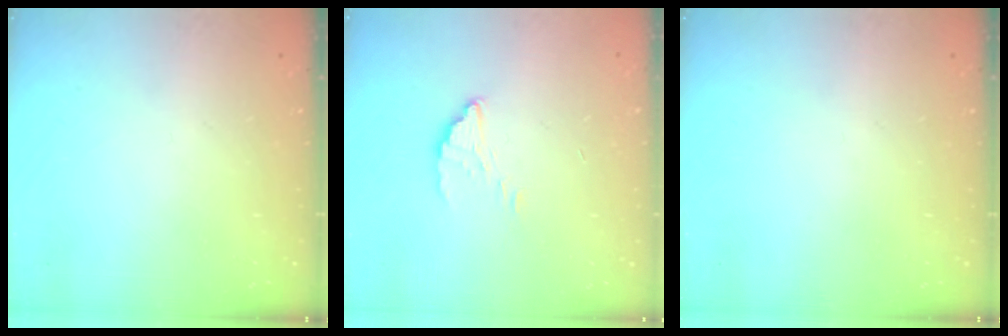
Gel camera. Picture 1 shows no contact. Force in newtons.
{"total": 2.1, "press": 2.1, "slide": 0.2}
{"total": 0.0}